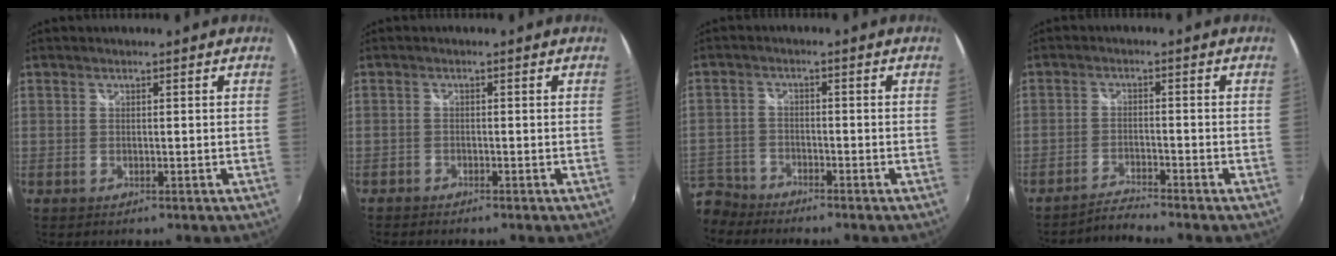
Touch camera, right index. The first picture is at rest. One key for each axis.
{"total": 1.9, "fx": -1.8, "fy": 0.7, "fz": 0.0, "tx": -0.009, "ty": -0.007, "tz": -0.035}
{"total": 8.5, "fx": -7.2, "fy": 4.4, "fz": 1.0, "tx": -0.055, "ty": 0.000, "tz": -0.146}
{"total": 3.6, "fx": -3.5, "fy": -0.6, "fz": 0.1, "tx": -0.020, "ty": -0.001, "tz": -0.070}